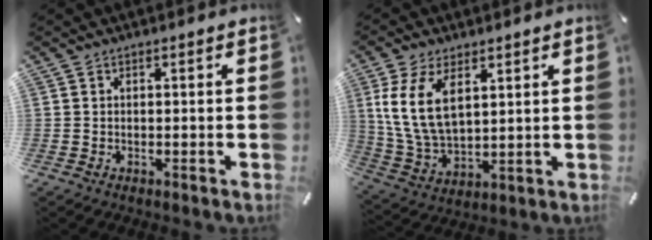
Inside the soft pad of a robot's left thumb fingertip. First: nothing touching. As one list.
[{"total": 11.8, "force": [4.5, 7.0, 8.3], "torque": [-0.201, -0.013, 0.079]}]